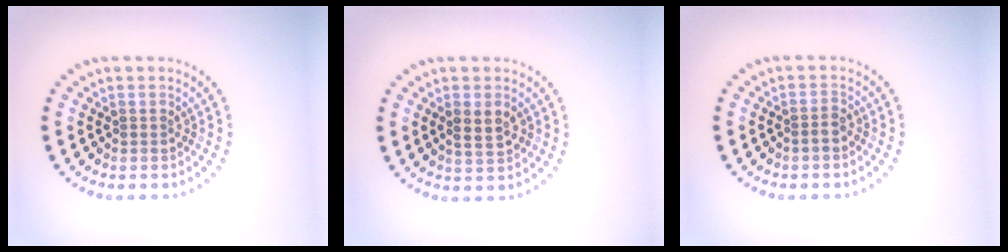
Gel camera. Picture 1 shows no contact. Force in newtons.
{"total": 2.3, "press": 2.2, "slide": 0.3}
{"total": 0.9, "press": 0.7, "slide": 0.6}